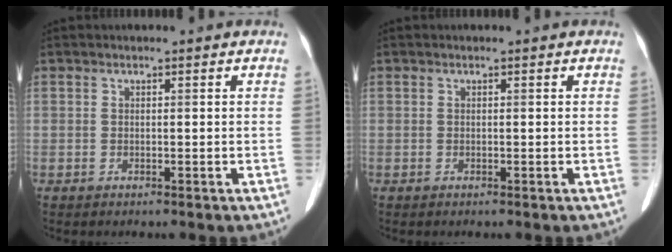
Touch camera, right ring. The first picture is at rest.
{"total": 0.0}